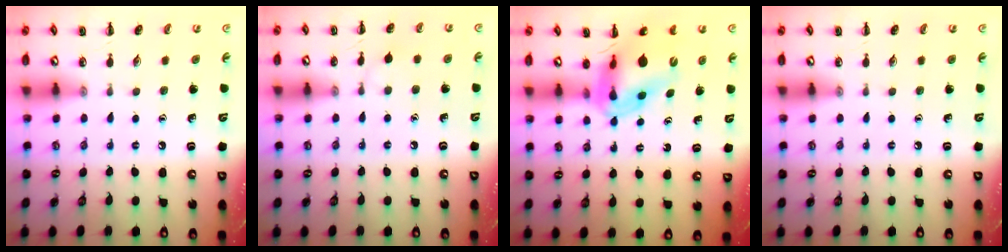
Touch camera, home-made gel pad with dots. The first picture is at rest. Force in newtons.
{"total": 4.6, "press": 4.3, "slide": 1.4}
{"total": 11.8, "press": 11.2, "slide": 3.6}
{"total": 0.0}